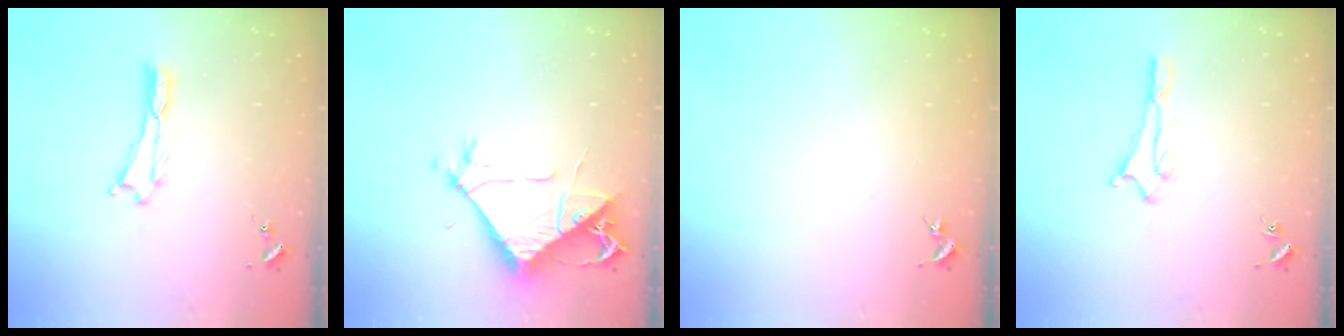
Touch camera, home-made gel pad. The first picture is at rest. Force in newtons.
{"total": 7.7, "press": 7.6, "slide": 1.1}
{"total": 0.0}
{"total": 2.0, "press": 2.0, "slide": 0.2}